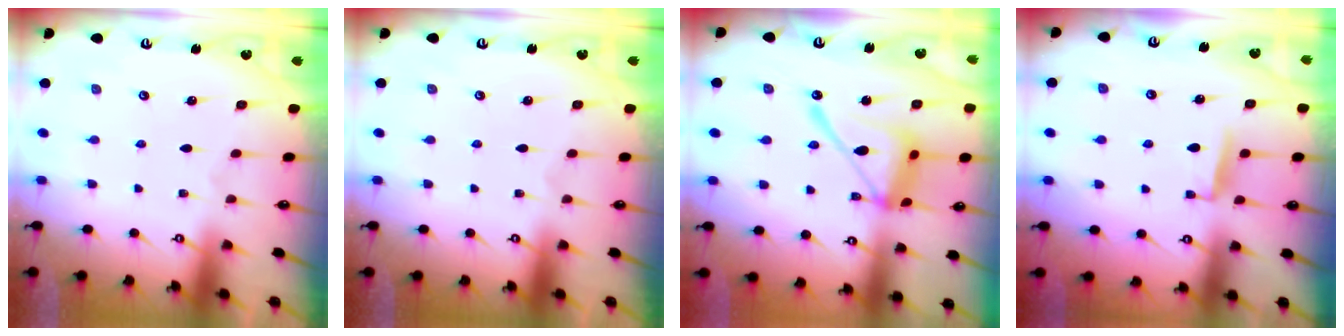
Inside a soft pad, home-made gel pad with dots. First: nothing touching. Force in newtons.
{"total": 0.0}
{"total": 15.4, "press": 15.3, "slide": 1.4}
{"total": 5.6, "press": 5.5, "slide": 0.7}